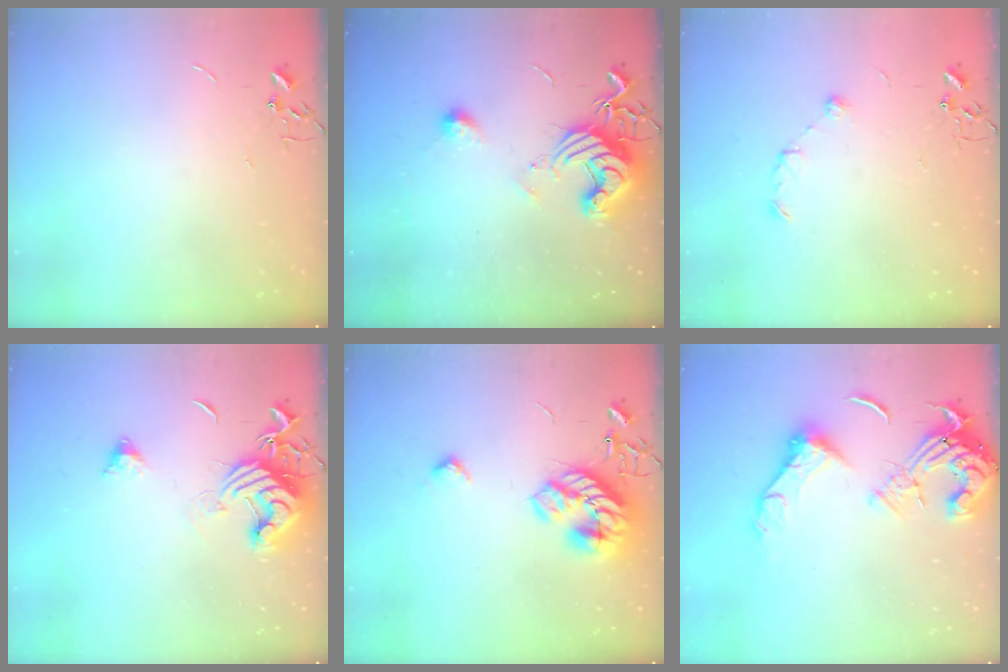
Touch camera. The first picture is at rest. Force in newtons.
{"total": 14.1, "press": 14.0, "slide": 1.4}
{"total": 6.4, "press": 6.3, "slide": 0.8}
{"total": 12.9, "press": 12.8, "slide": 1.7}
{"total": 17.4, "press": 17.4, "slide": 0.4}
{"total": 15.8, "press": 15.7, "slide": 1.9}